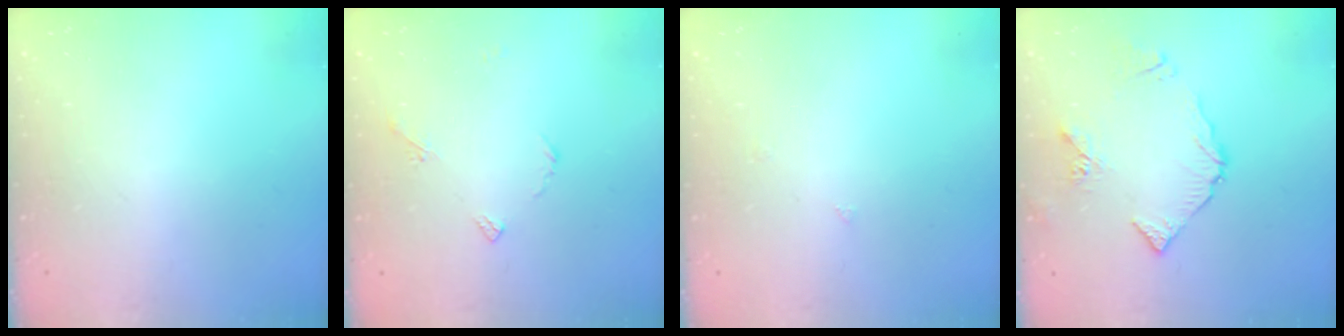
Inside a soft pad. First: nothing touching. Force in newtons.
{"total": 3.5, "press": 3.5, "slide": 0.4}
{"total": 3.8, "press": 3.8, "slide": 0.4}
{"total": 8.5, "press": 8.5, "slide": 0.2}